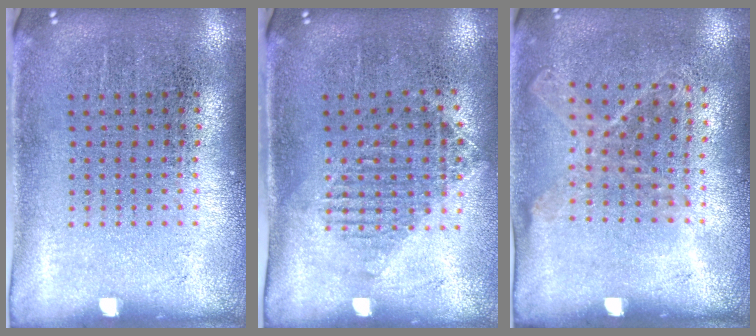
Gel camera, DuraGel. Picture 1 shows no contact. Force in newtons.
{"total": 1.2, "press": 1.1, "slide": 0.5}
{"total": 1.1, "press": 1.0, "slide": 0.5}